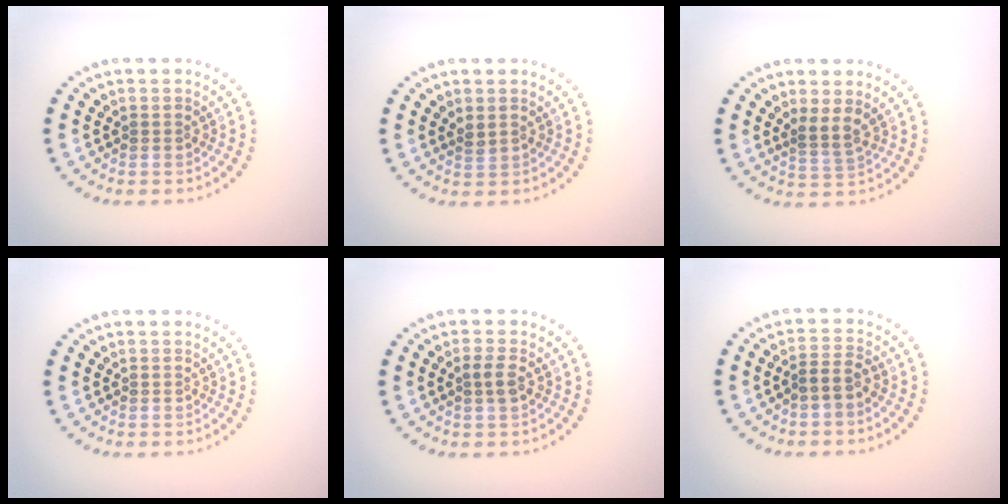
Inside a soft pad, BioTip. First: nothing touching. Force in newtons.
{"total": 0.9, "press": 0.8, "slide": 0.5}
{"total": 1.9, "press": 1.4, "slide": 1.4}
{"total": 0.0}
{"total": 1.5, "press": 1.5, "slide": 0.3}
{"total": 1.9, "press": 1.4, "slide": 1.3}